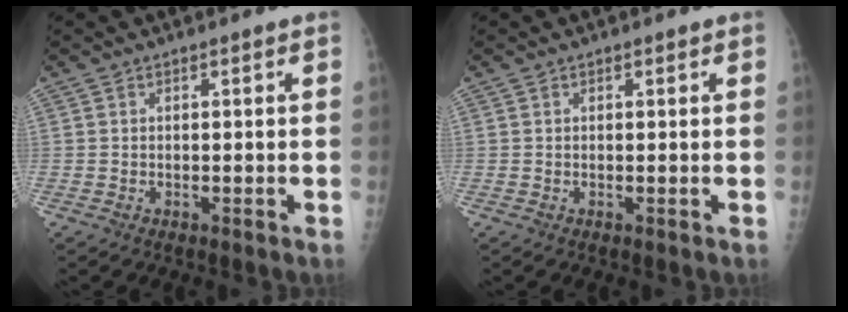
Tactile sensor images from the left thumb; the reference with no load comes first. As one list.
[{"total": 0.5, "force": [0.3, 0.3, 0.3], "torque": [-0.002, -0.001, 0.002]}]